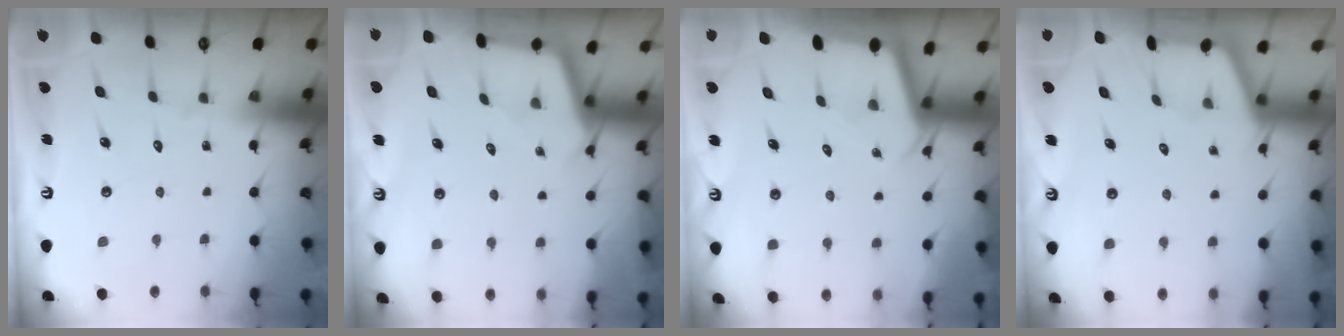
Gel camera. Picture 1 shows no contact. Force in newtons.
{"total": 2.3, "press": 2.3, "slide": 0.1}
{"total": 2.2, "press": 2.2, "slide": 0.1}
{"total": 2.2, "press": 2.2, "slide": 0.1}